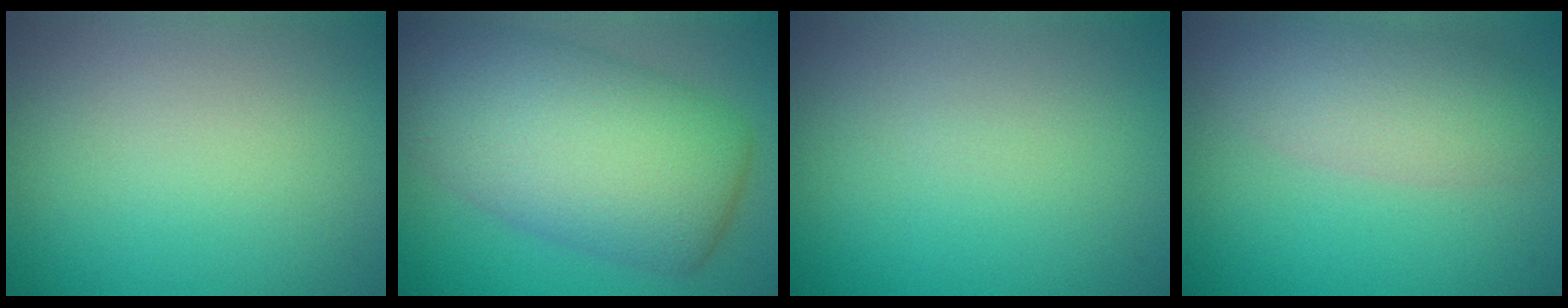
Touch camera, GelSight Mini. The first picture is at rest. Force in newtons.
{"total": 10.7, "press": 10.7, "slide": 0.3}
{"total": 0.0}
{"total": 4.6, "press": 4.6, "slide": 0.2}